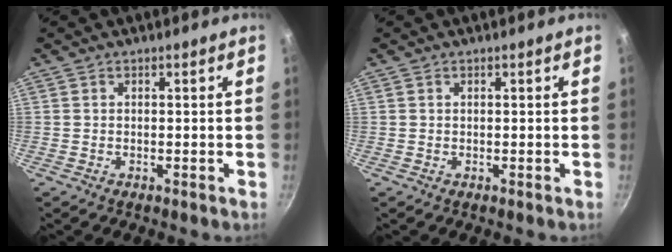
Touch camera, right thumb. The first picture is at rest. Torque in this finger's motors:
{"motor_torque": [-0.26, 0.12, -0.25, 0.22, 0.03]}